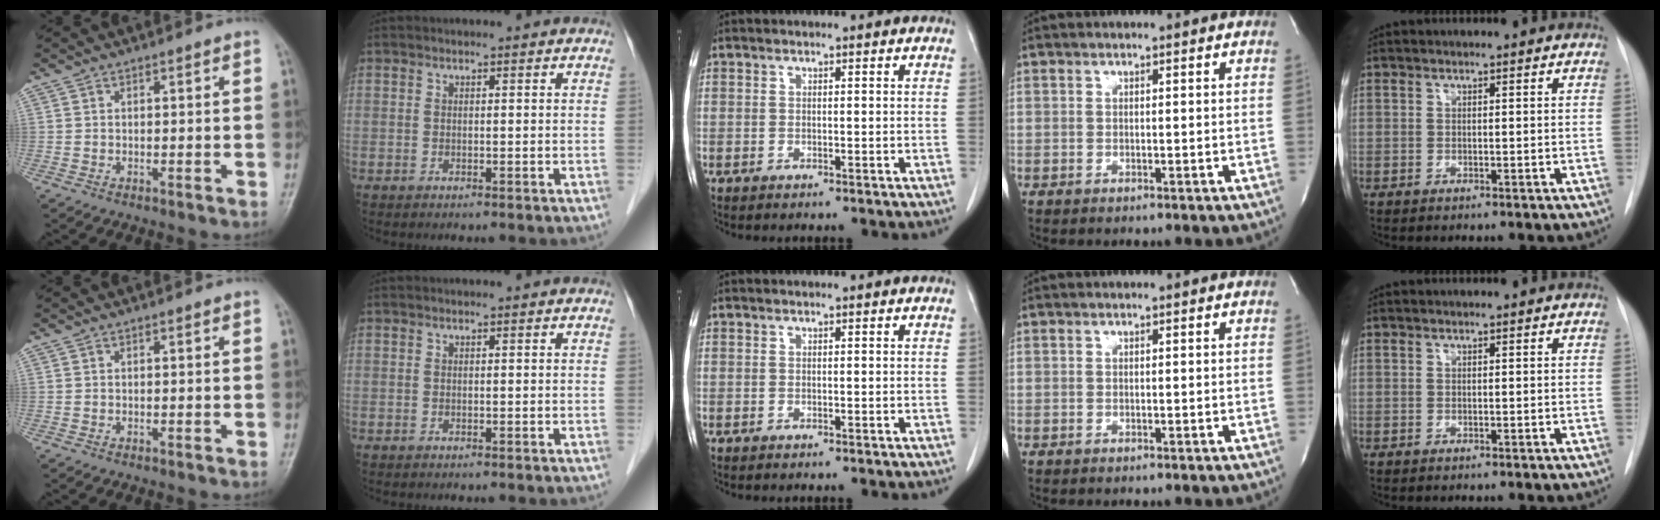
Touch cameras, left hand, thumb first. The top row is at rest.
{}